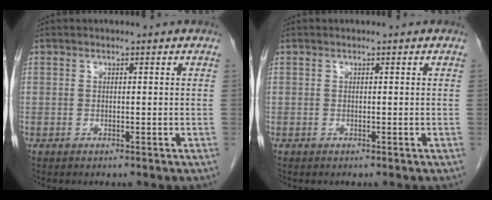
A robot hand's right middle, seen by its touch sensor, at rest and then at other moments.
{"total": 0.0}